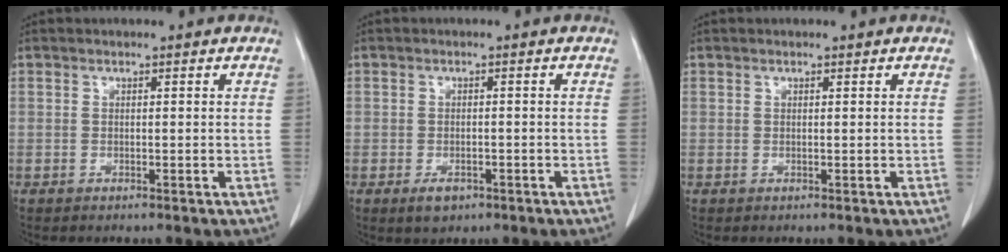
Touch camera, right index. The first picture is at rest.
{"total": 3.5, "force": [-1.9, 2.2, 2.0], "torque": [-0.033, -0.001, -0.020]}
{"total": 0.0}